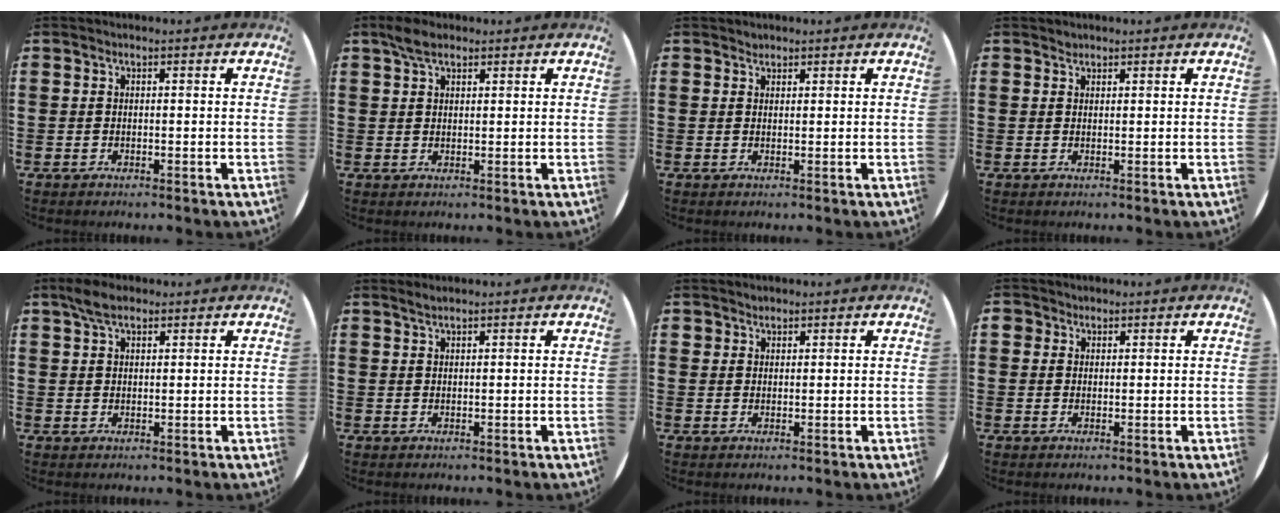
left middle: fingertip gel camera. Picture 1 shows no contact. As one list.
[{"total": 3.0, "force": [2.2, 1.3, 1.5], "torque": [-0.026, 0.003, 0.039]}, {"total": 0.8, "force": [0.8, 0.3, 0.0], "torque": [0.007, -0.002, 0.013]}, {"total": 0.7, "force": [0.7, 0.2, -0.1], "torque": [0.009, -0.001, 0.011]}, {"total": 3.3, "force": [2.5, 1.5, 1.7], "torque": [-0.030, 0.004, 0.043]}, {"total": 1.0, "force": [0.9, 0.0, 0.3], "torque": [-0.007, 0.001, 0.017]}, {"total": 1.3, "force": [1.1, 0.6, -0.1], "torque": [0.008, -0.002, 0.021]}, {"total": 1.3, "force": [0.9, 0.9, 0.1], "torque": [0.005, 0.001, 0.016]}]